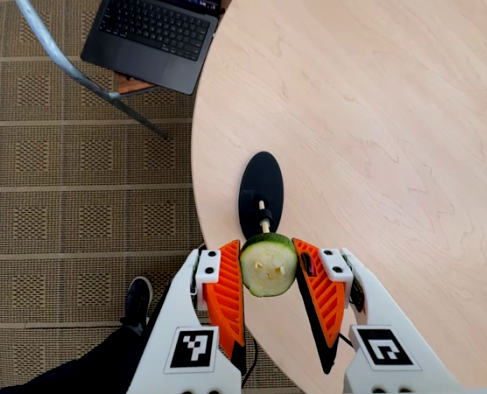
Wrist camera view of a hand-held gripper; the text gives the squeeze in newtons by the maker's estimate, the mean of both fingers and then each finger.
{"total": 8.7, "left": 8.5, "right": 8.8}